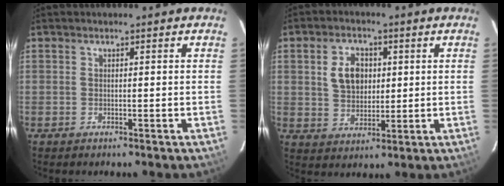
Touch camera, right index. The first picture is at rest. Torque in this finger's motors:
{"motor_torque": [0.17, -0.01, 0.14, 0.06]}